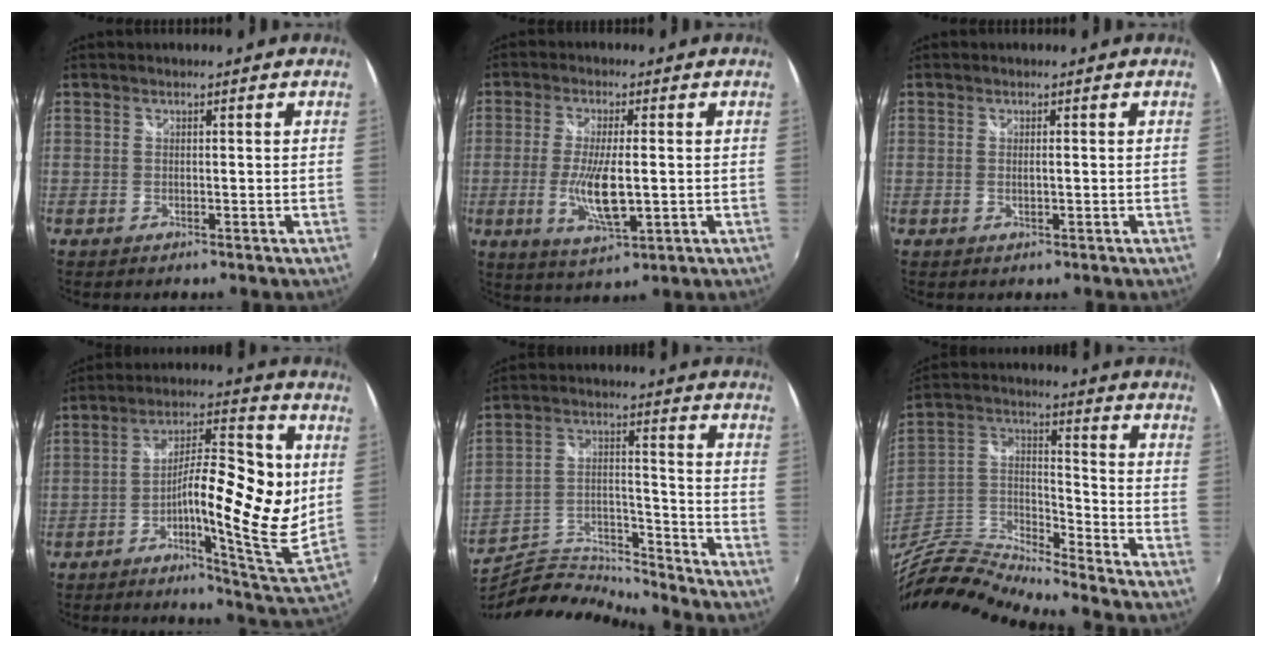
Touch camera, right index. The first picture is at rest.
{"total": 8.7, "force": [-1.4, 2.3, 8.3], "torque": [-0.162, -0.017, -0.022]}
{"total": 0.7, "force": [0.1, -0.1, 0.6], "torque": [-0.010, 0.000, 0.002]}
{"total": 15.4, "force": [0.4, 3.3, 15.0], "torque": [-0.238, 0.003, -0.007]}
{"total": 11.2, "force": [-10.8, 1.5, 2.4], "torque": [-0.051, 0.014, -0.210]}
{"total": 14.1, "force": [-12.4, 1.3, 6.6], "torque": [-0.160, -0.002, -0.256]}